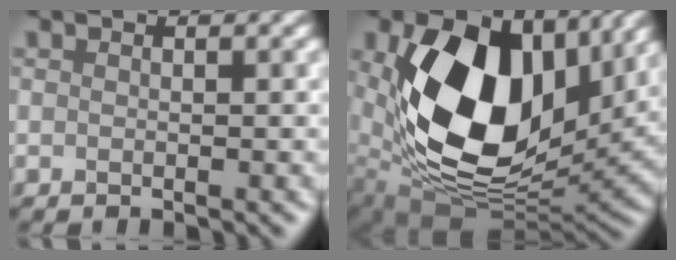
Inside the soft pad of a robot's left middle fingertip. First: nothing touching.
{"total": 14.9, "force": [4.3, 10.1, 10.1], "torque": [-0.205, -0.018, 0.082]}